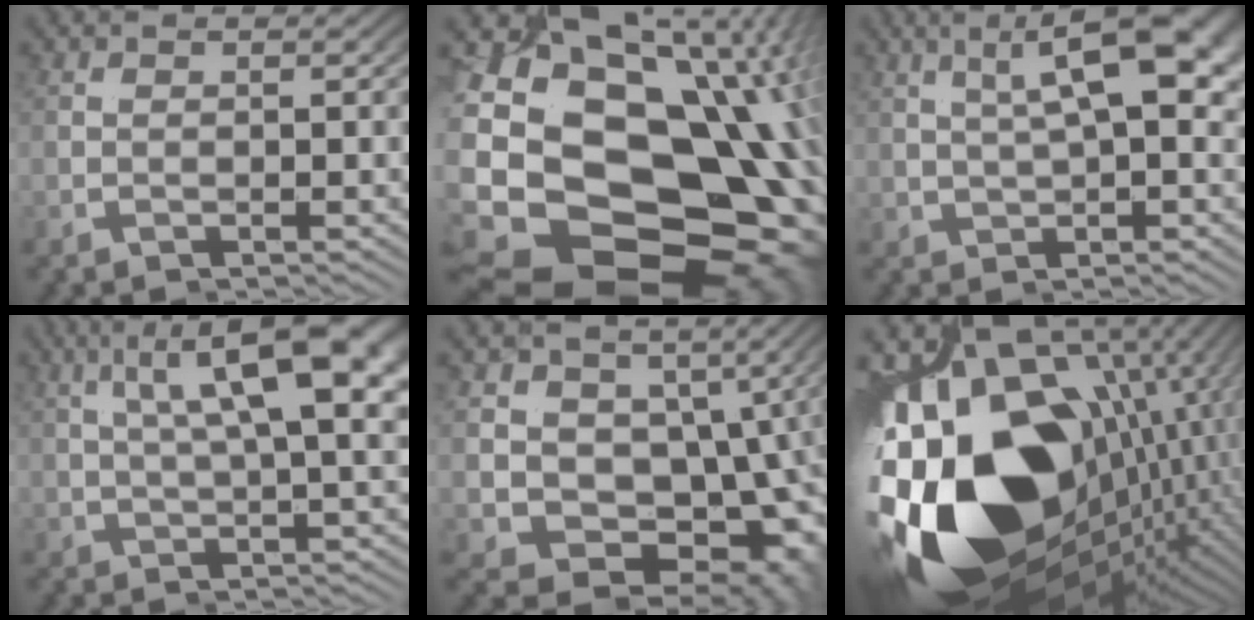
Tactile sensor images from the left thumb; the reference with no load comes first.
{"total": 25.0, "force": [-4.1, 17.5, 17.4], "torque": [-0.331, -0.061, -0.051]}
{"total": 5.7, "force": [1.0, -0.1, 5.6], "torque": [-0.071, 0.034, 0.009]}
{"total": 7.2, "force": [2.6, -0.4, 6.7], "torque": [-0.067, 0.054, 0.017]}
{"total": 15.1, "force": [-0.7, 11.8, 9.4], "torque": [-0.171, -0.021, -0.019]}
{"total": 30.7, "force": [-8.2, 15.9, 25.0], "torque": [-0.445, -0.068, -0.092]}